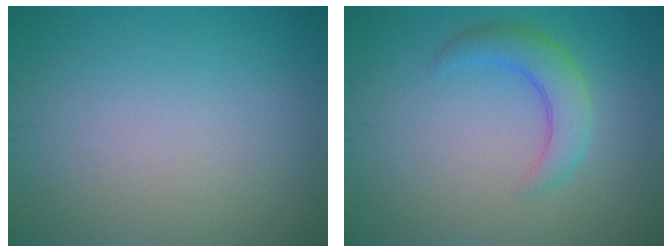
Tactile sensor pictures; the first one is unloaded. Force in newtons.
{"total": 3.3, "press": 3.3, "slide": 0.2}